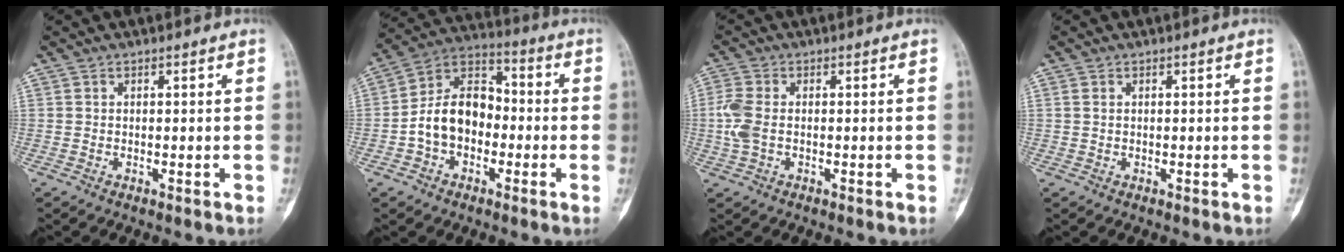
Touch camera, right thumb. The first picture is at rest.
{"total": 12.5, "force": [-2.4, 8.7, 8.7], "torque": [-0.135, 0.045, -0.055]}
{"total": 5.1, "force": [-0.2, 3.1, 4.1], "torque": [-0.120, 0.007, -0.008]}
{"total": 0.8, "force": [0.3, 0.5, 0.6], "torque": [-0.013, 0.002, 0.008]}